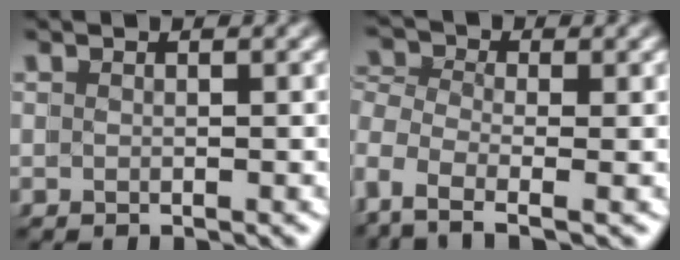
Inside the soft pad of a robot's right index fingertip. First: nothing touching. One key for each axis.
{"total": 5.2, "fx": -3.1, "fy": 3.1, "fz": 2.8, "tx": -0.076, "ty": -0.027, "tz": -0.042}